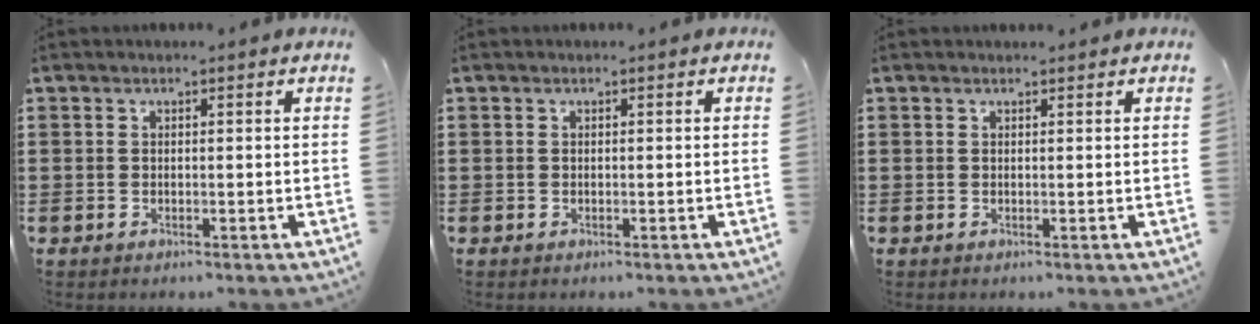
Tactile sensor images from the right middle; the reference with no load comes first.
{"total": 0.0}
{"total": 0.0}